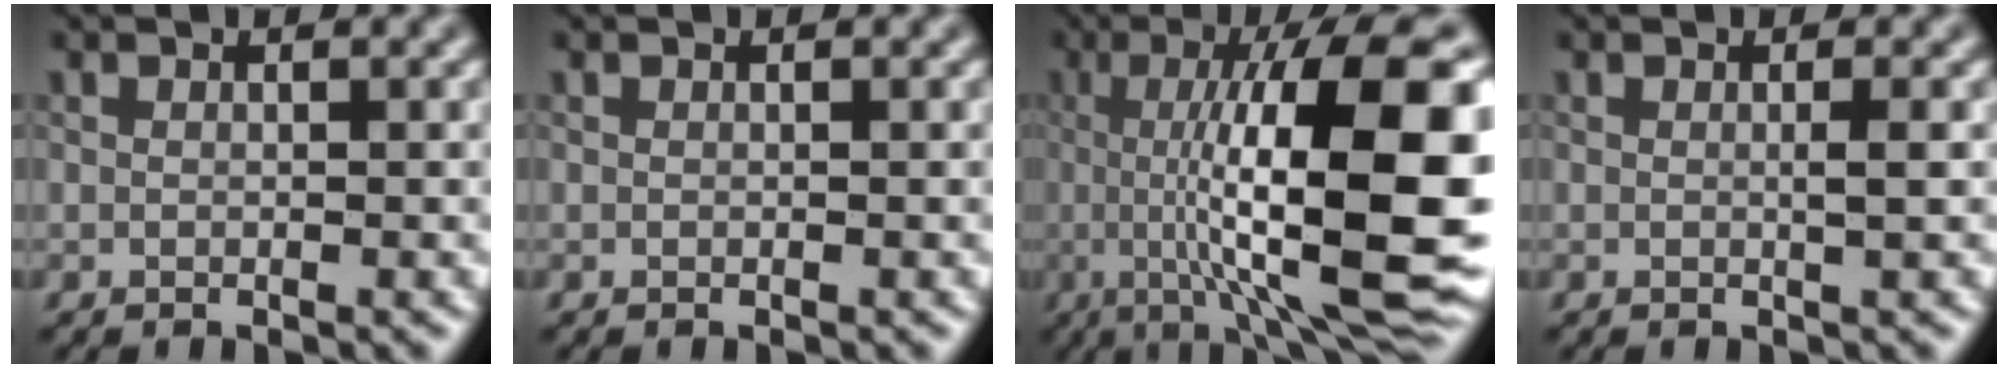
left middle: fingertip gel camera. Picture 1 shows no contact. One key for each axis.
{"total": 0.0}
{"total": 15.8, "fx": -0.2, "fy": 4.2, "fz": 15.2, "tx": -0.203, "ty": 0.012, "tz": -0.003}
{"total": 1.0, "fx": 0.0, "fy": 0.2, "fz": 1.0, "tx": -0.014, "ty": 0.001, "tz": -0.004}